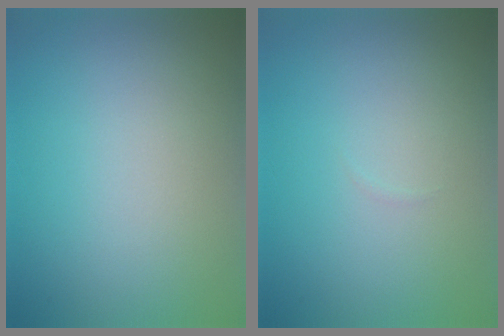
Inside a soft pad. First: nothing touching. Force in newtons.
{"total": 0.0}